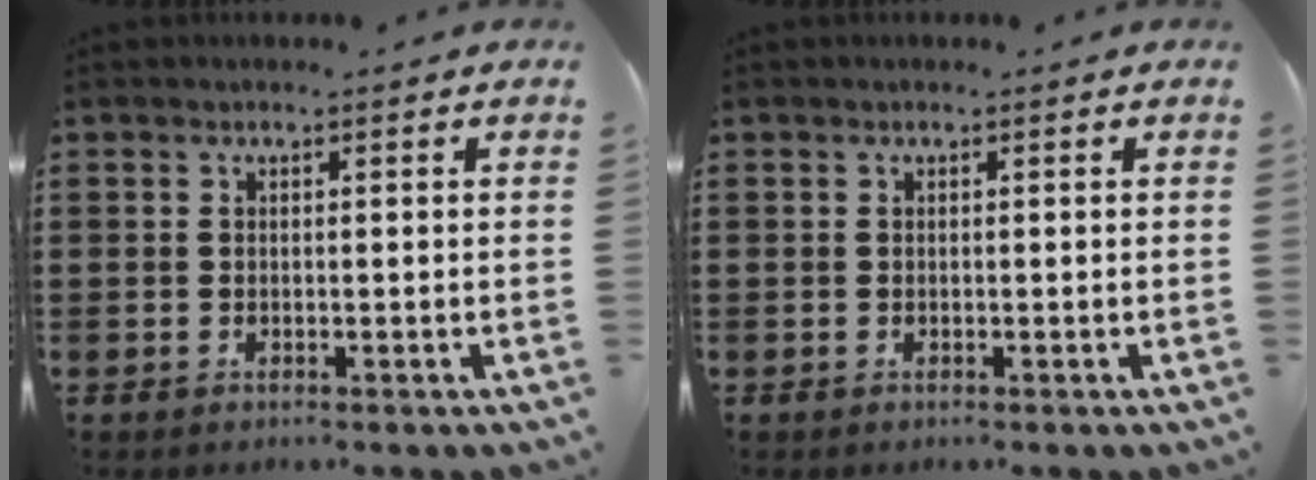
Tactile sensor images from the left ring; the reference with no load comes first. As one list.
[{"total": 0.0}]